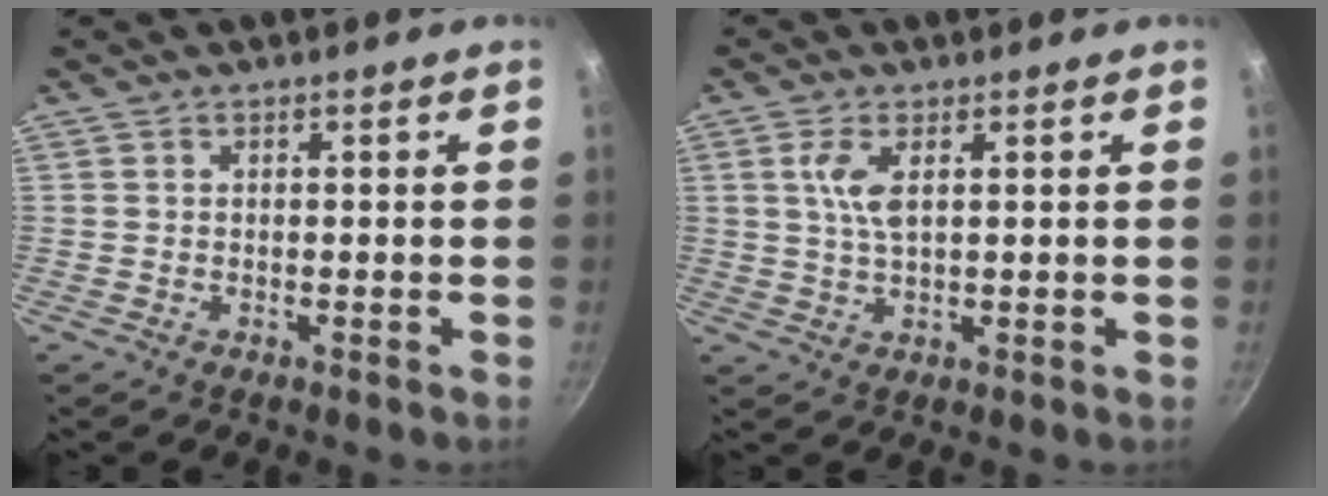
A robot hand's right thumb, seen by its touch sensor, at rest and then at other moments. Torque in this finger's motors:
{"motor_torque": [1.29, 3.72, 0.01, -0.03, 0.04]}